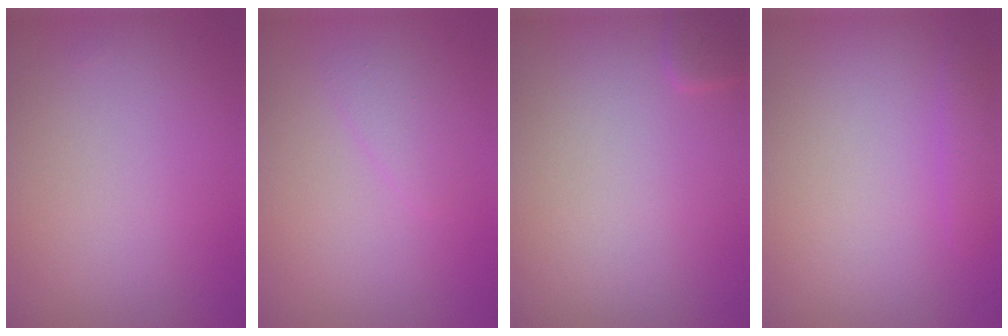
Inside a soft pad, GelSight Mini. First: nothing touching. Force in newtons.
{"total": 1.1, "press": 1.1, "slide": 0.1}
{"total": 1.0, "press": 1.0, "slide": 0.1}
{"total": 1.2, "press": 1.2, "slide": 0.1}